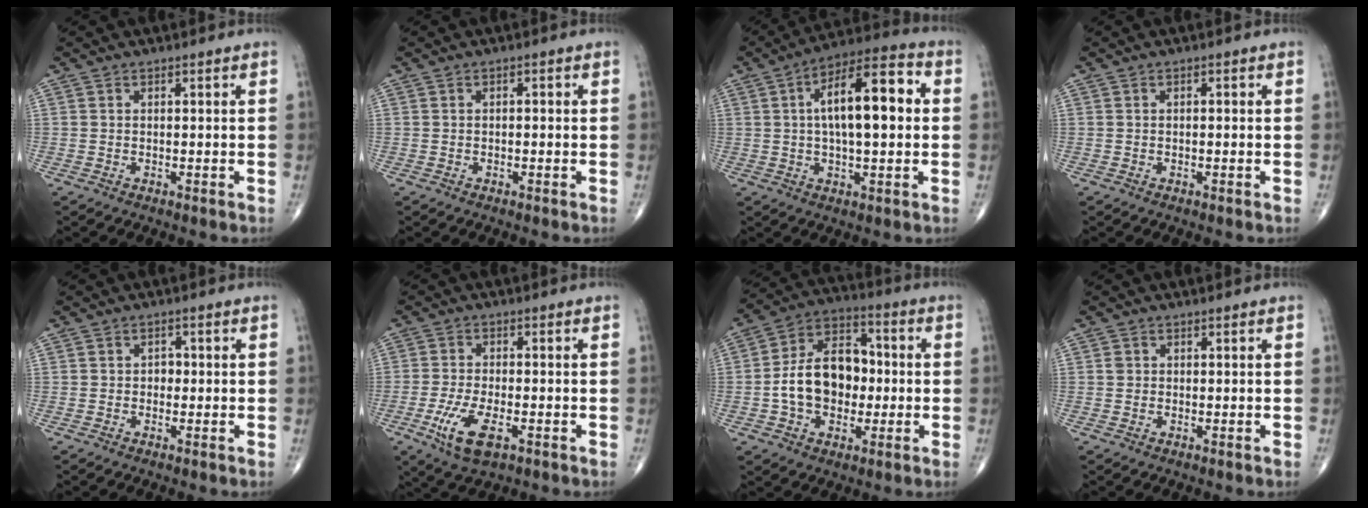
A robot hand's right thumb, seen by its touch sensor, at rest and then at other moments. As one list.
[{"total": 0.8, "force": [0.0, 0.3, 0.7], "torque": [-0.008, 0.001, 0.000]}, {"total": 15.8, "force": [2.2, 6.1, 14.4], "torque": [-0.217, 0.024, 0.027]}, {"total": 0.5, "force": [0.0, 0.2, 0.5], "torque": [-0.008, 0.000, 0.001]}, {"total": 1.5, "force": [-0.2, 1.2, 0.8], "torque": [0.000, 0.005, -0.009]}, {"total": 8.2, "force": [-3.3, 3.4, 6.7], "torque": [-0.138, -0.001, -0.058]}, {"total": 14.5, "force": [-1.3, 10.1, 10.4], "torque": [-0.149, 0.036, -0.028]}, {"total": 0.8, "force": [0.1, 0.8, 0.3], "torque": [0.001, 0.002, 0.002]}]